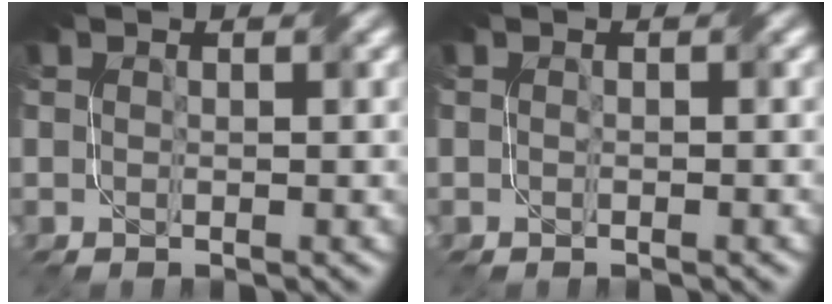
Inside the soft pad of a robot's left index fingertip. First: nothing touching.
{"total": 0.6, "force": [-0.3, 0.0, 0.5], "torque": [-0.010, -0.004, -0.008]}